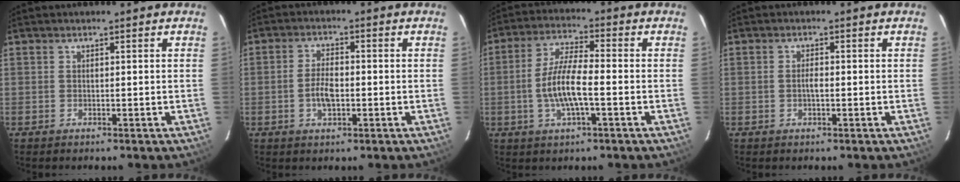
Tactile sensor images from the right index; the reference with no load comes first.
{"total": 4.8, "force": [-1.1, 2.4, 4.1], "torque": [-0.080, 0.003, -0.018]}
{"total": 8.8, "force": [-2.1, 2.0, 8.3], "torque": [-0.168, 0.003, -0.041]}
{"total": 1.6, "force": [-0.4, 0.5, 1.4], "torque": [-0.028, 0.002, -0.008]}